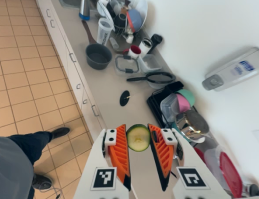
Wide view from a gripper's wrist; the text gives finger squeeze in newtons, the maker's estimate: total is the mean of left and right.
{"total": 7.8, "left": 7.5, "right": 8.1}